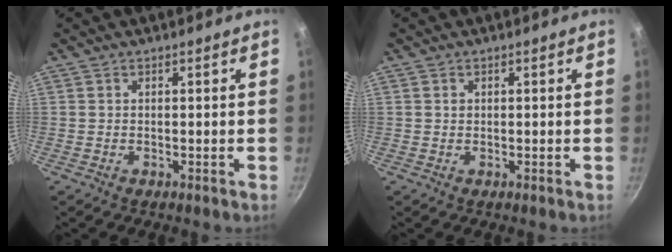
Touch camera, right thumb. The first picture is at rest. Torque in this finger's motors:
{"motor_torque": [-0.30, -0.54, 0.23, 0.07, -0.02]}